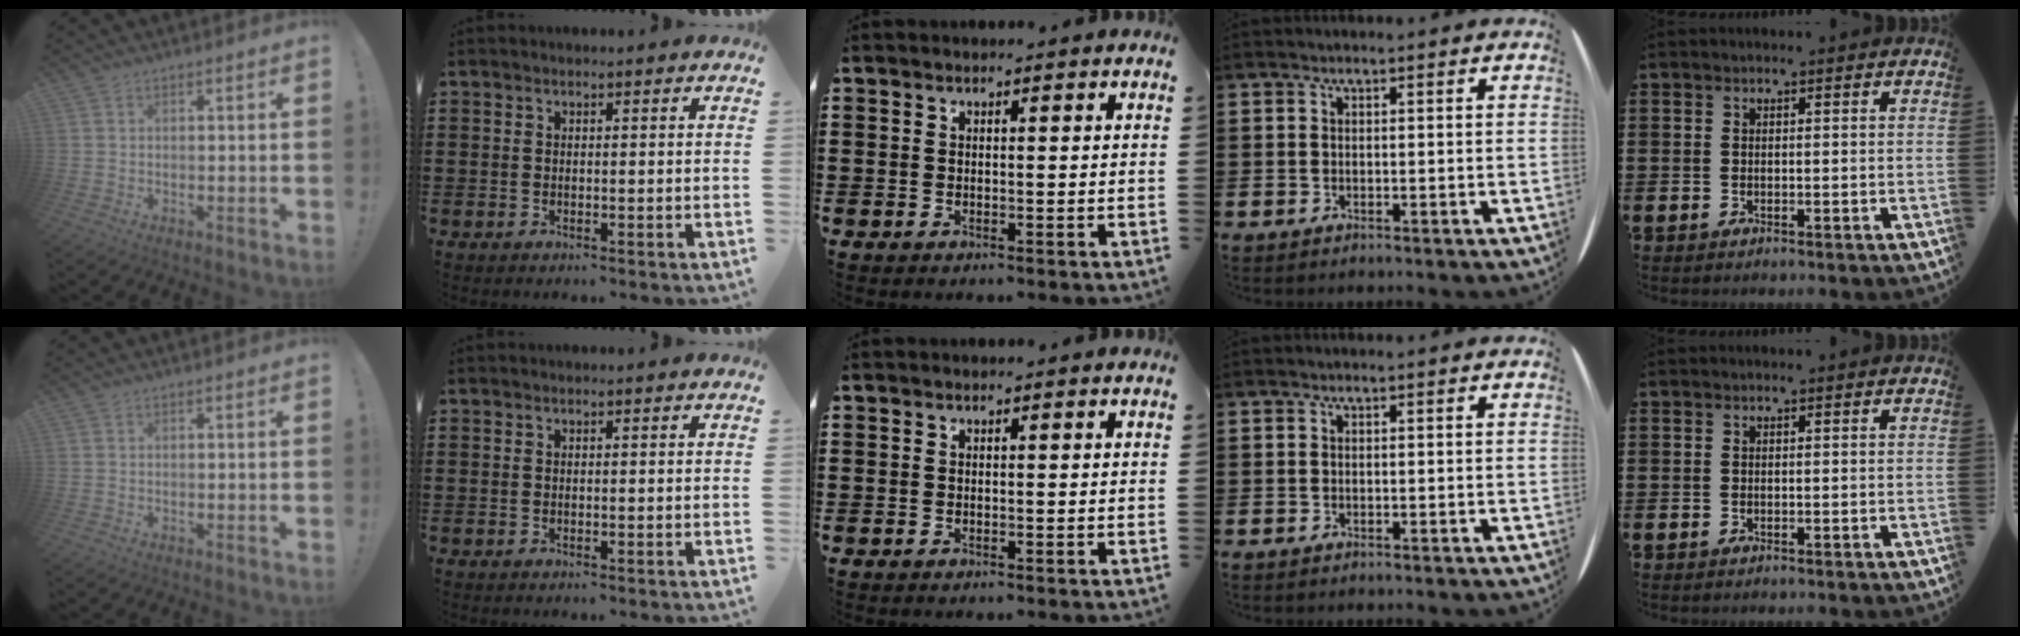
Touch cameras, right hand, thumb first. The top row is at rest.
{}